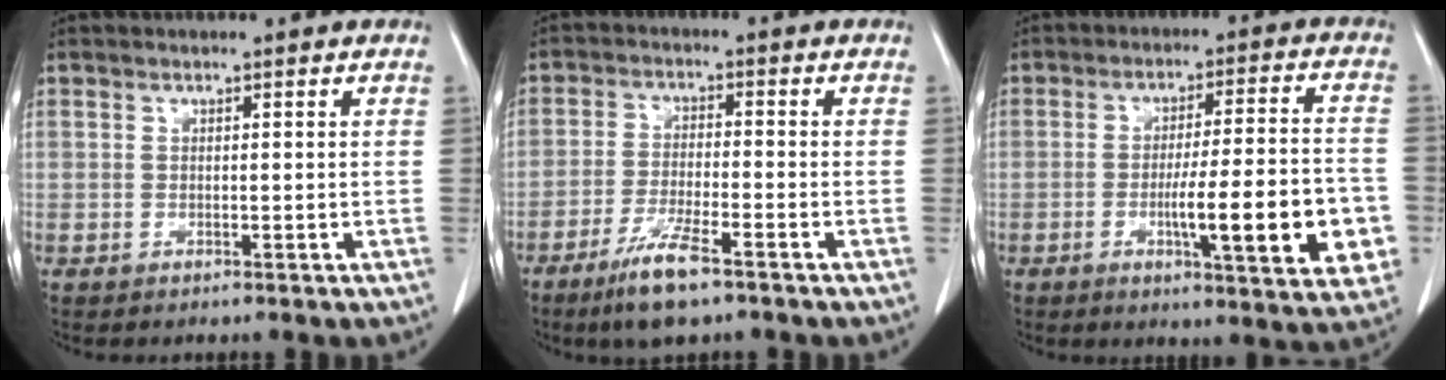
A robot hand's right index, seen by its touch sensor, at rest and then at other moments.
{"total": 7.6, "force": [-5.1, 0.9, 5.6], "torque": [-0.113, -0.015, -0.091]}
{"total": 15.1, "force": [-4.1, 2.0, 14.4], "torque": [-0.184, 0.002, -0.053]}